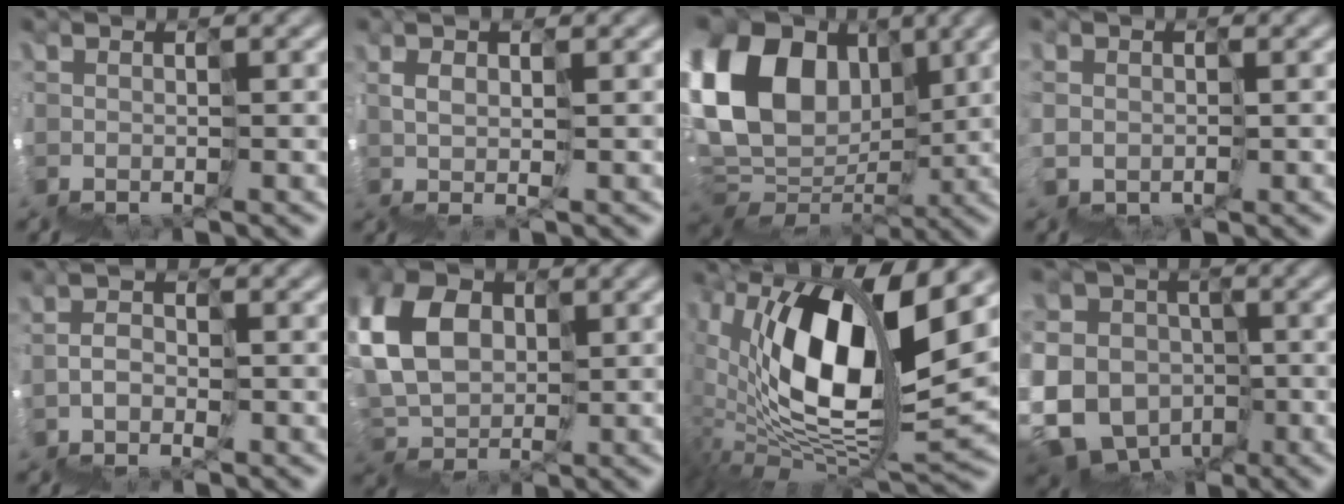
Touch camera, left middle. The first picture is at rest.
{"total": 1.9, "force": [1.0, -1.6, 0.1], "torque": [0.006, 0.010, 0.026]}
{"total": 11.5, "force": [4.4, 8.0, 7.0], "torque": [-0.103, 0.057, 0.081]}
{"total": 2.0, "force": [-0.4, 1.8, -0.9], "torque": [0.026, 0.003, -0.003]}
{"total": 0.0}
{"total": 3.9, "force": [2.5, 2.7, 1.2], "torque": [-0.032, 0.037, 0.029]}
{"total": 9.7, "force": [4.5, 2.8, 8.2], "torque": [-0.142, 0.021, 0.076]}
{"total": 9.2, "force": [-1.8, 9.0, 1.3], "torque": [-0.052, 0.021, -0.034]}